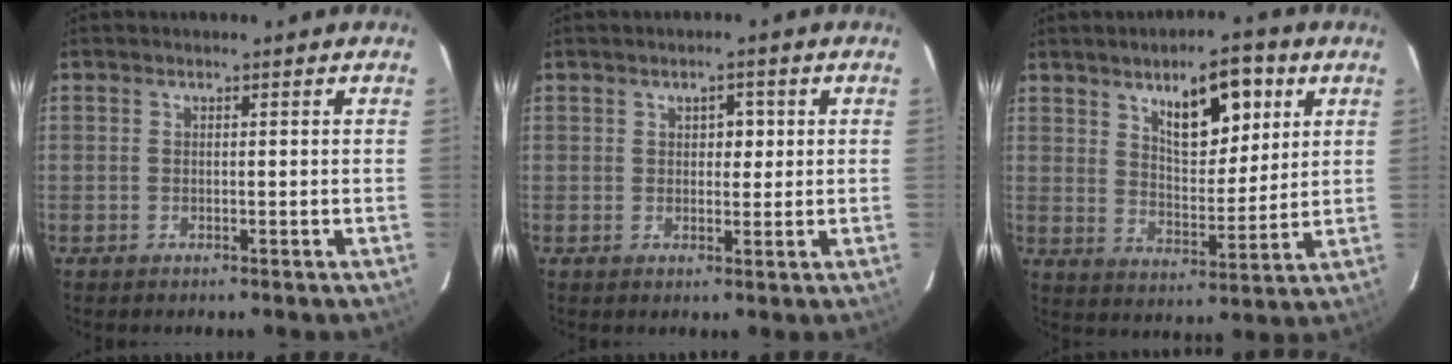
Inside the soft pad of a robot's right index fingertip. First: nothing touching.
{"total": 2.8, "force": [0.8, 2.0, 1.8], "torque": [-0.022, 0.008, 0.013]}
{"total": 12.1, "force": [6.2, 5.2, 9.1], "torque": [-0.129, 0.007, 0.103]}